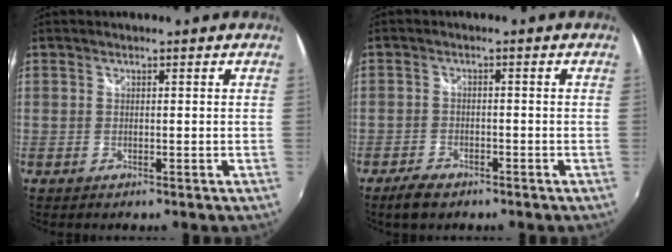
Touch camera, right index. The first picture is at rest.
{"total": 4.3, "force": [-3.4, 2.1, 1.7], "torque": [-0.048, 0.005, -0.057]}